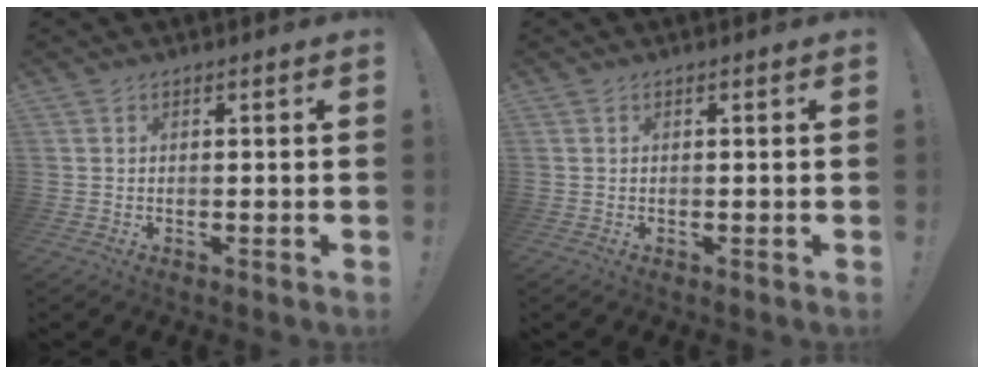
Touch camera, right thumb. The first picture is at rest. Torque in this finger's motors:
{"motor_torque": [-0.13, -0.01, -0.07, 0.10, 0.00]}